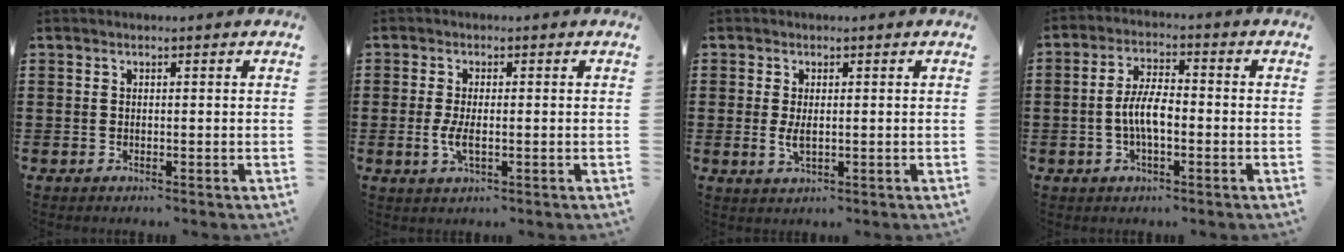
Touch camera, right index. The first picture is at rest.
{"total": 3.2, "force": [-0.5, 1.1, 3.0], "torque": [-0.067, -0.004, -0.013]}
{"total": 2.6, "force": [0.1, 1.3, 2.2], "torque": [-0.052, 0.002, 0.000]}
{"total": 6.1, "force": [-1.1, 2.4, 5.5], "torque": [-0.115, 0.002, -0.025]}